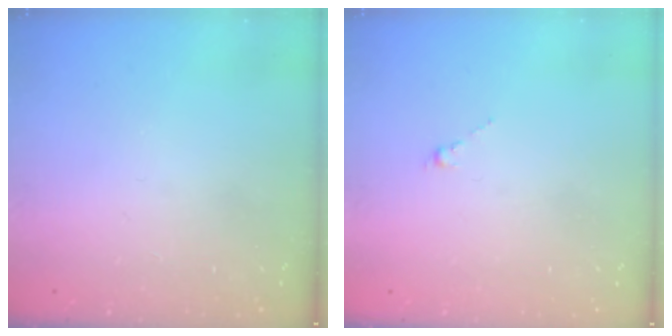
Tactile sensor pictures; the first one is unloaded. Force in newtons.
{"total": 0.0}